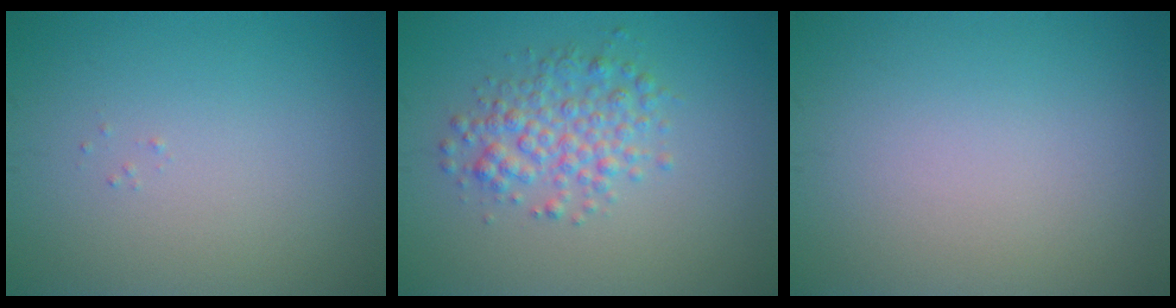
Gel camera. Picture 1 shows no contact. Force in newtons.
{"total": 3.5, "press": 3.5, "slide": 0.1}
{"total": 0.0}